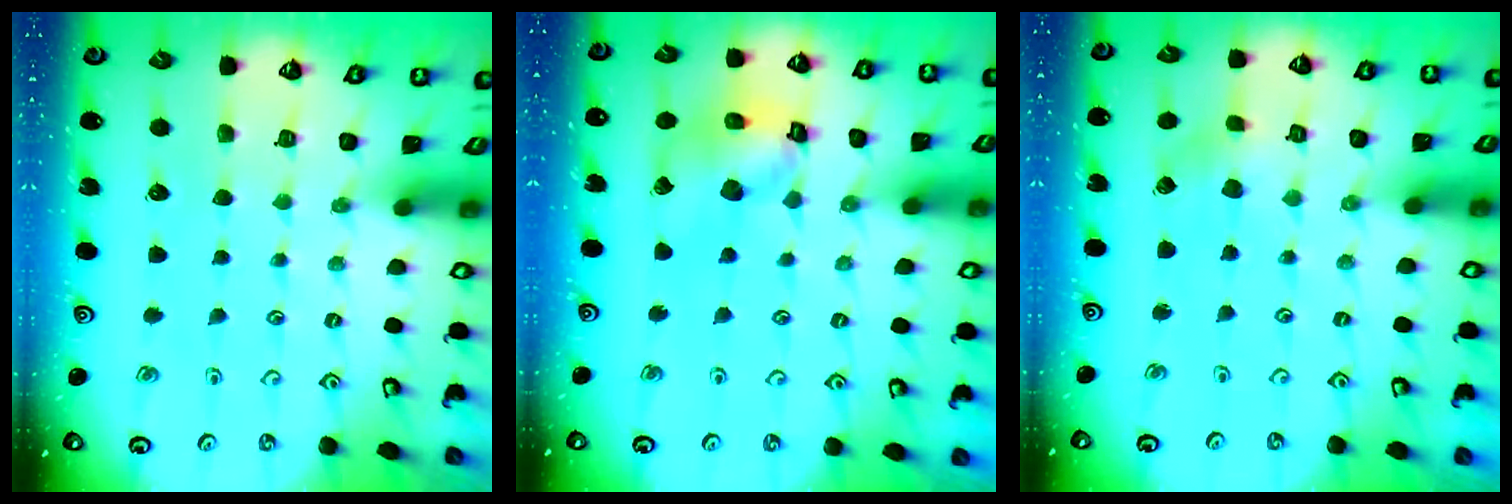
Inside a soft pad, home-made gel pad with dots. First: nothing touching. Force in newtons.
{"total": 14.0, "press": 13.9, "slide": 1.7}
{"total": 3.0, "press": 3.0, "slide": 0.4}